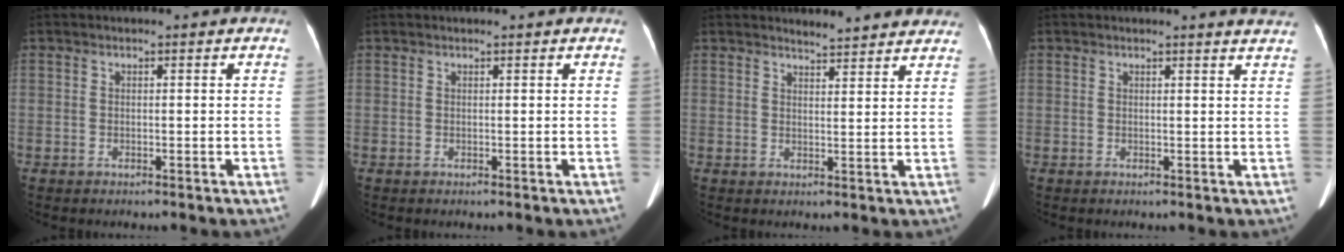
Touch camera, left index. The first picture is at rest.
{"total": 0.6, "force": [0.5, -0.1, 0.2], "torque": [-0.003, 0.006, 0.015]}
{"total": 7.1, "force": [6.9, 0.8, 1.6], "torque": [-0.020, 0.002, 0.070]}
{"total": 3.7, "force": [3.6, -0.3, 1.0], "torque": [-0.012, -0.011, 0.019]}